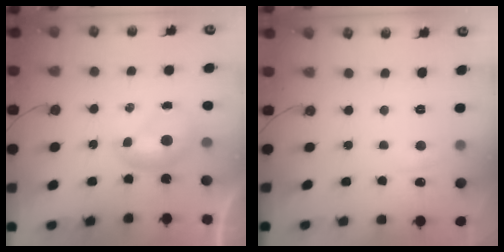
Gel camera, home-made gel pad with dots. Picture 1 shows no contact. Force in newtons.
{"total": 0.9, "press": 0.7, "slide": 0.5}